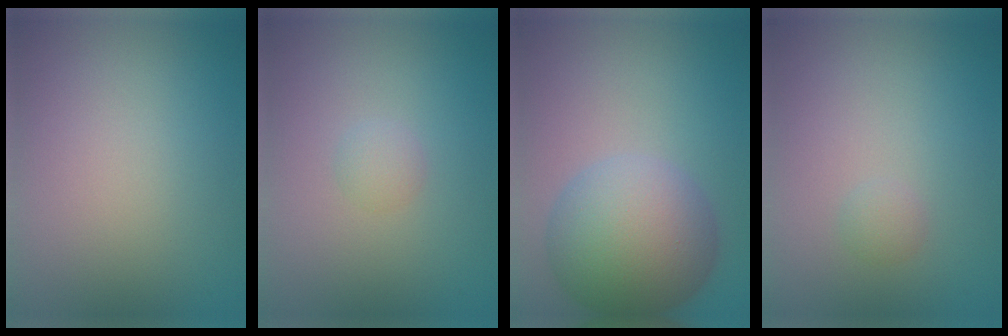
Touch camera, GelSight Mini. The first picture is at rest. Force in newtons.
{"total": 1.0, "press": 1.0, "slide": 0.1}
{"total": 9.2, "press": 9.2, "slide": 0.4}
{"total": 0.9, "press": 0.9, "slide": 0.0}